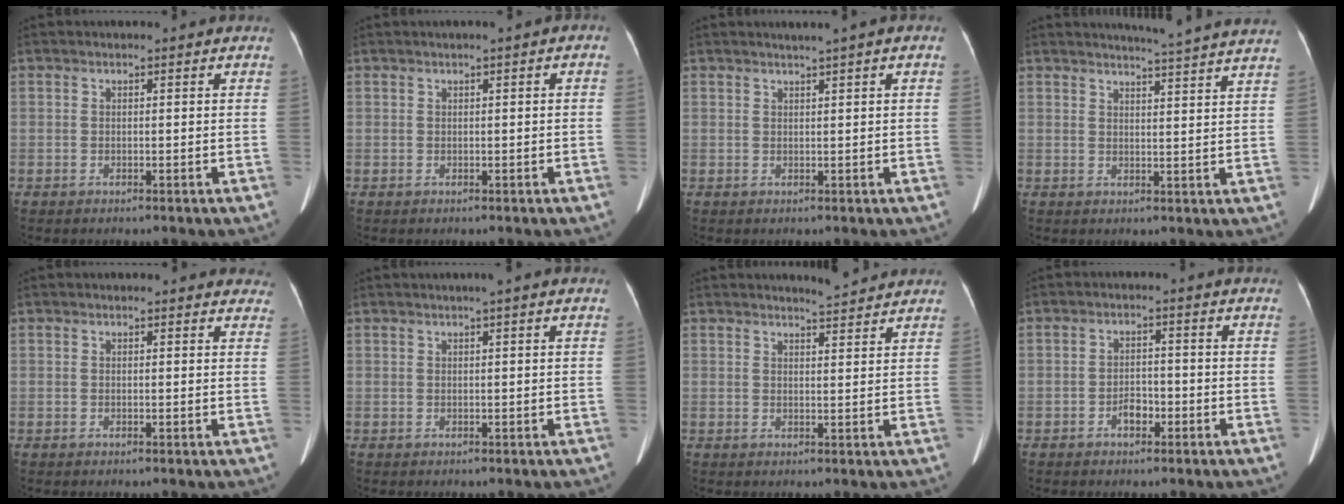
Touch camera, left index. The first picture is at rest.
{"total": 0.8, "force": [0.1, 0.2, 0.8], "torque": [-0.012, 0.007, 0.004]}
{"total": 1.9, "force": [1.1, -0.2, 1.5], "torque": [-0.028, 0.006, 0.021]}
{"total": 11.9, "force": [11.2, -1.5, 3.6], "torque": [-0.055, -0.035, 0.122]}
{"total": 4.6, "force": [4.3, 1.7, 0.6], "torque": [0.011, -0.001, 0.025]}
{"total": 1.3, "force": [0.7, -0.3, 1.1], "torque": [-0.022, 0.004, 0.015]}
{"total": 3.3, "force": [3.3, -0.2, 0.4], "torque": [-0.014, -0.004, 0.047]}
{"total": 2.6, "force": [-1.5, 1.4, 1.5], "torque": [-0.026, 0.006, -0.024]}